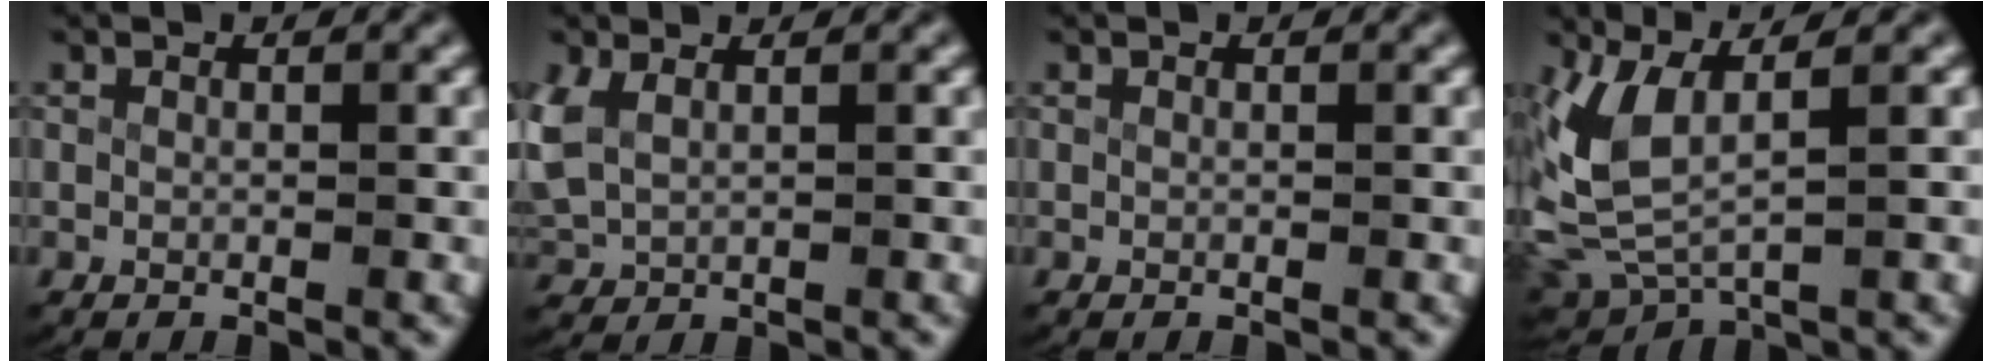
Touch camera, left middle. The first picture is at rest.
{"total": 3.0, "force": [0.6, 2.4, 1.6], "torque": [-0.064, -0.011, 0.027]}
{"total": 0.0}
{"total": 5.9, "force": [1.2, 4.1, 4.1], "torque": [-0.130, -0.018, 0.035]}